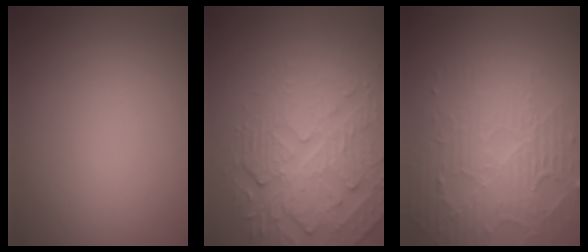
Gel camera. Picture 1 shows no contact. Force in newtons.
{"total": 4.4, "press": 4.0, "slide": 1.6}
{"total": 5.6, "press": 3.5, "slide": 4.4}